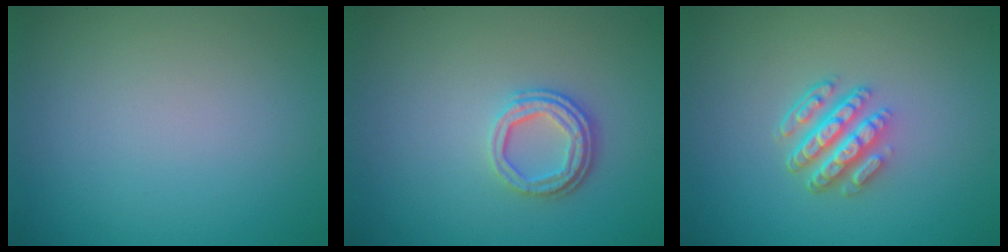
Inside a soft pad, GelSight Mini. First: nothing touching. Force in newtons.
{"total": 3.3, "press": 2.5, "slide": 2.2}
{"total": 4.8, "press": 3.5, "slide": 3.3}